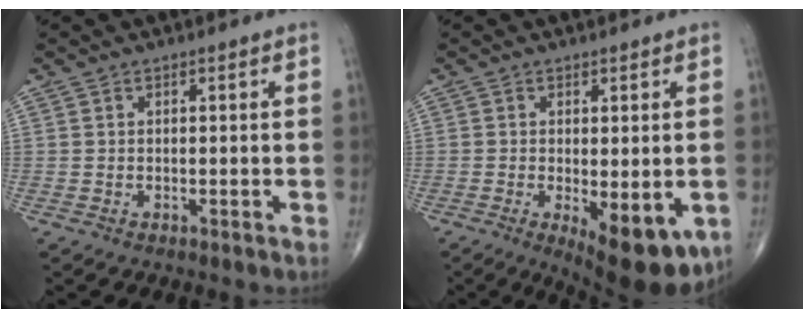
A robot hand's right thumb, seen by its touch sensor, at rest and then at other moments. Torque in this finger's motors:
{"motor_torque": [-0.01, 0.62, 0.07, -0.44, 0.07]}